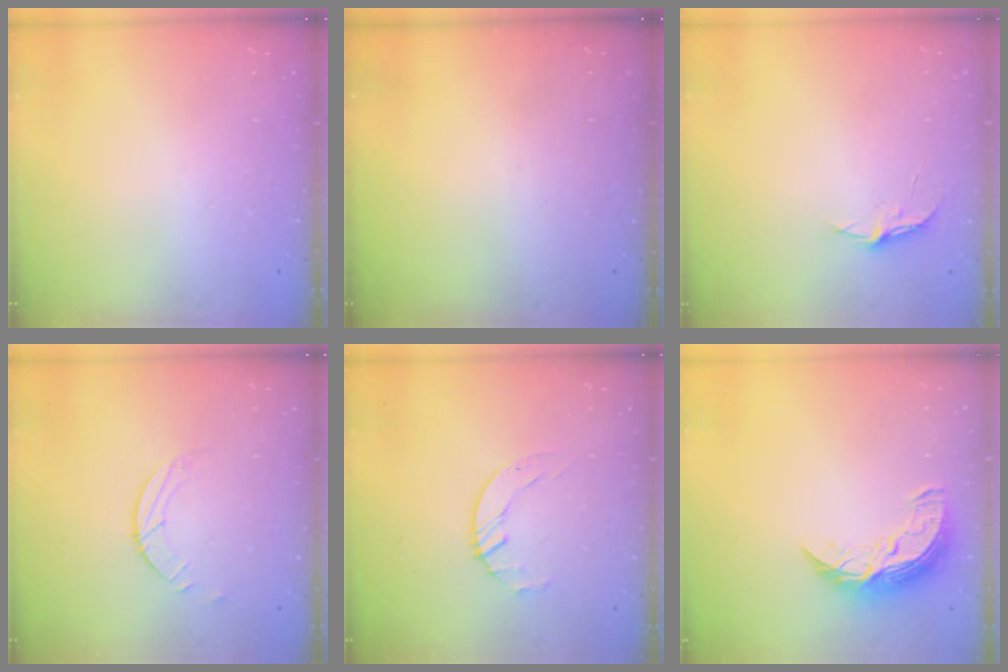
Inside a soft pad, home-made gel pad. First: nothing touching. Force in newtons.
{"total": 0.0}
{"total": 3.8, "press": 3.8, "slide": 0.3}
{"total": 1.7, "press": 1.7, "slide": 0.2}
{"total": 1.7, "press": 1.7, "slide": 0.3}
{"total": 10.0, "press": 10.0, "slide": 0.6}